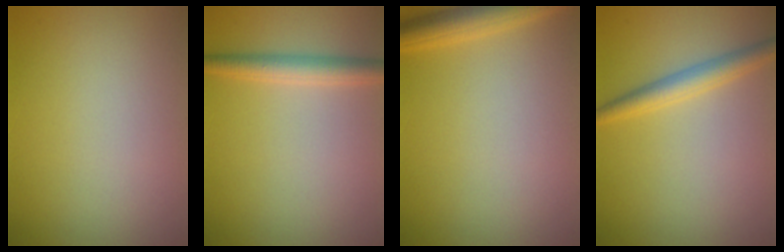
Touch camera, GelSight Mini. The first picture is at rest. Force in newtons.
{"total": 2.7, "press": 2.7, "slide": 0.1}
{"total": 3.5, "press": 3.5, "slide": 0.2}
{"total": 2.6, "press": 2.6, "slide": 0.1}